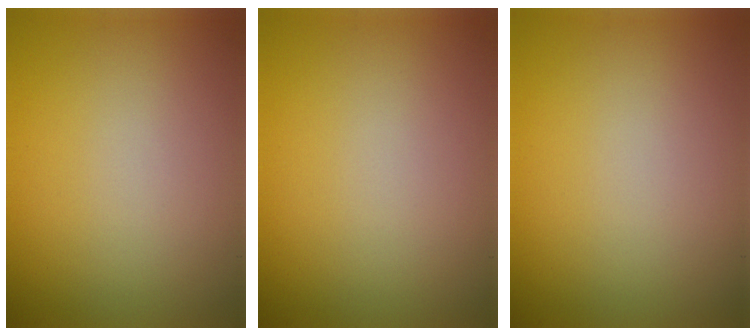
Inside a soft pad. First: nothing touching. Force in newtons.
{"total": 0.0}
{"total": 0.0}